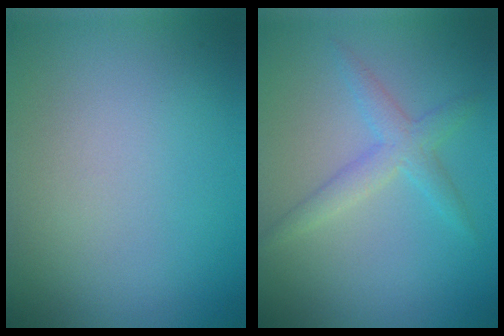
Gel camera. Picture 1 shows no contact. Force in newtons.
{"total": 2.5, "press": 2.5, "slide": 0.1}